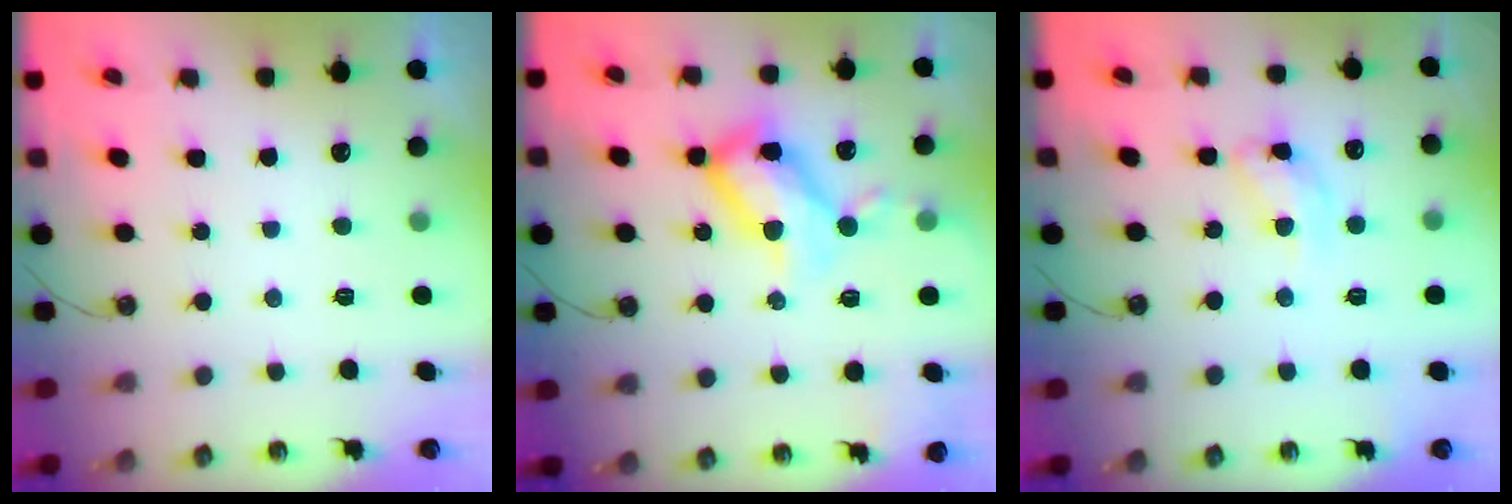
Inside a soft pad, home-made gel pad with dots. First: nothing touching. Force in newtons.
{"total": 17.7, "press": 17.6, "slide": 1.5}
{"total": 11.3, "press": 11.3, "slide": 0.8}